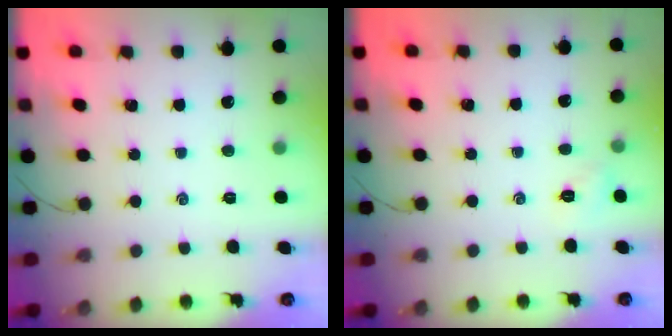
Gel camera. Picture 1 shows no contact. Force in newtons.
{"total": 2.2, "press": 2.2, "slide": 0.5}